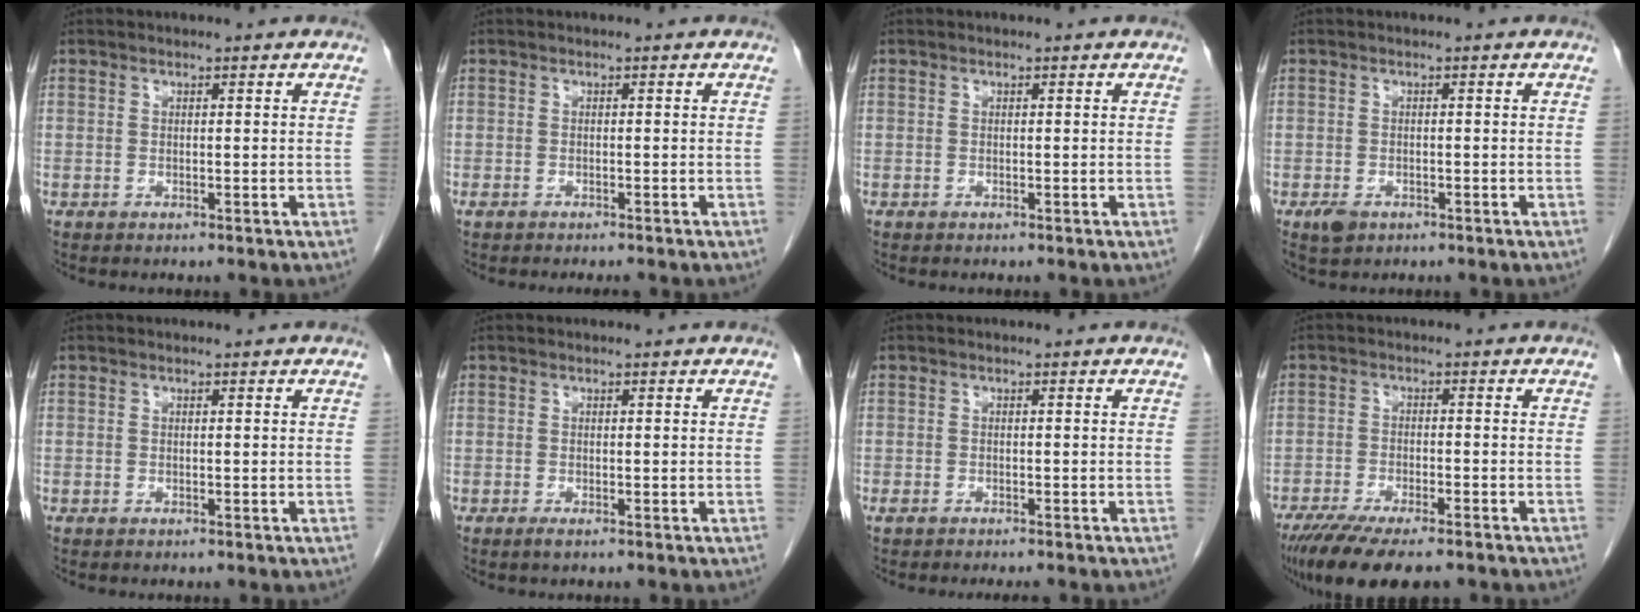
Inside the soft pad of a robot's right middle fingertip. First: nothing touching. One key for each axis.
{"total": 2.9, "fx": -2.4, "fy": 0.8, "fz": 1.4, "tx": -0.019, "ty": -0.006, "tz": -0.029}
{"total": 0.0}
{"total": 2.3, "fx": -1.3, "fy": 1.4, "fz": 1.3, "tx": -0.025, "ty": -0.001, "tz": -0.014}
{"total": 0.0}
{"total": 0.6, "fx": -0.4, "fy": 0.0, "fz": 0.5, "tx": -0.010, "ty": -0.001, "tz": -0.005}
{"total": 3.7, "fx": -3.1, "fy": 0.8, "fz": 1.9, "tx": -0.023, "ty": -0.005, "tz": -0.040}
{"total": 11.8, "fx": -9.1, "fy": 2.7, "fz": 7.1, "tx": -0.115, "ty": -0.021, "tz": -0.143}